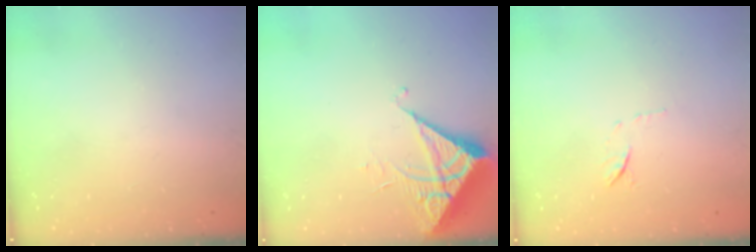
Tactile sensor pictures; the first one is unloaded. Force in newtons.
{"total": 6.3, "press": 6.3, "slide": 0.2}
{"total": 6.1, "press": 5.9, "slide": 1.5}